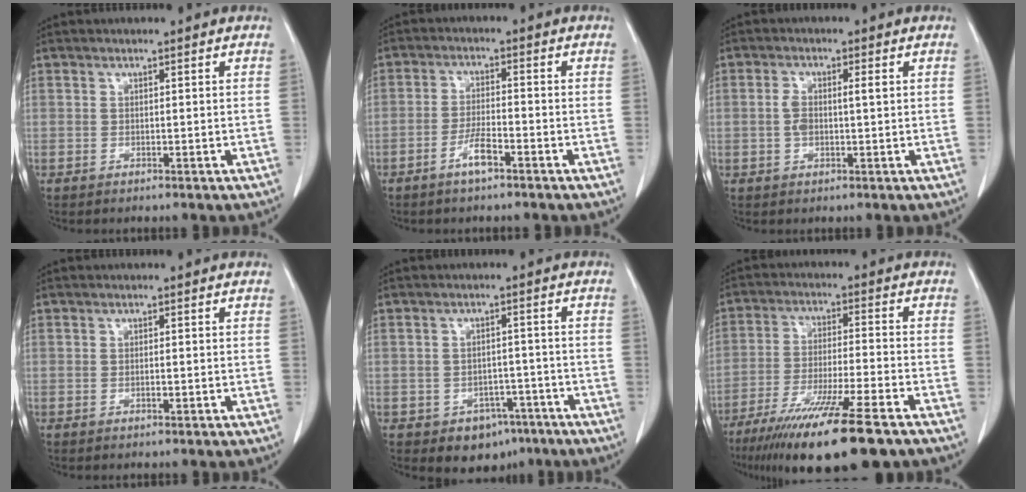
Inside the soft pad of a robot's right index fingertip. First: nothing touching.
{"total": 4.0, "force": [-2.5, 0.5, 3.1], "torque": [-0.062, 0.000, -0.049]}
{"total": 3.7, "force": [0.3, 1.3, 3.4], "torque": [-0.075, 0.012, 0.007]}
{"total": 0.7, "force": [-0.2, 0.2, 0.7], "torque": [-0.012, -0.001, -0.002]}
{"total": 6.2, "force": [-3.8, 4.3, 2.3], "torque": [-0.020, 0.010, -0.045]}
{"total": 18.5, "force": [-13.1, 1.2, 13.1], "torque": [-0.204, -0.050, -0.216]}